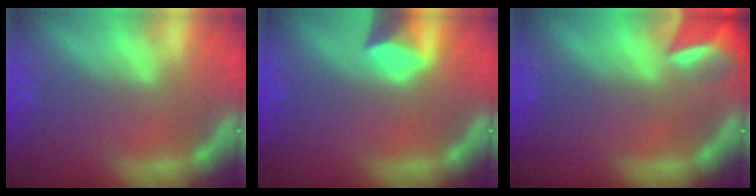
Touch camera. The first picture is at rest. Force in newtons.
{"total": 3.0}
{"total": 4.9}